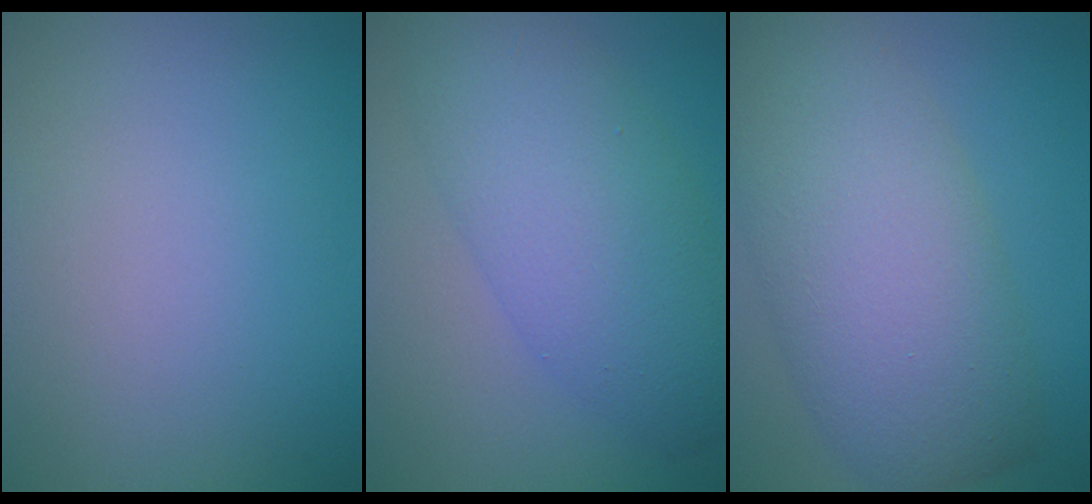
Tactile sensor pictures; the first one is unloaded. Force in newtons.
{"total": 6.8, "press": 6.8, "slide": 0.3}
{"total": 9.3, "press": 9.3, "slide": 0.3}